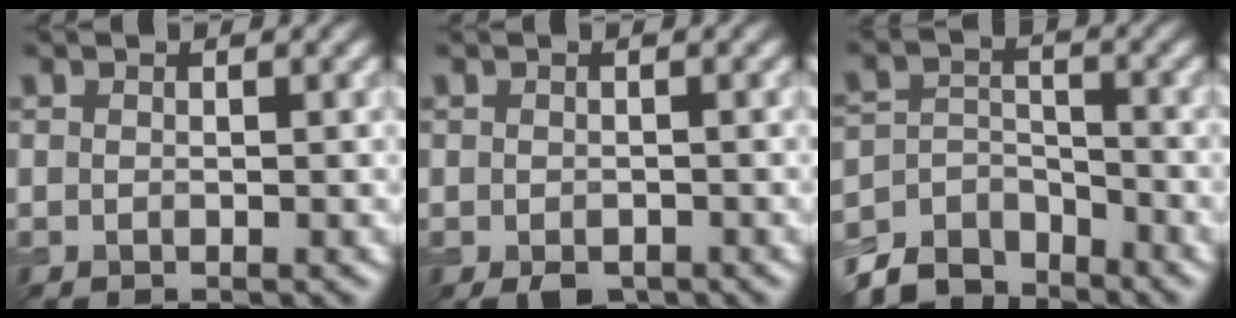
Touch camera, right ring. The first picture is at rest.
{"total": 1.7, "force": [-1.1, 1.0, 1.0], "torque": [-0.017, -0.007, -0.018]}
{"total": 6.0, "force": [-5.1, 2.8, 1.5], "torque": [-0.023, -0.005, -0.097]}